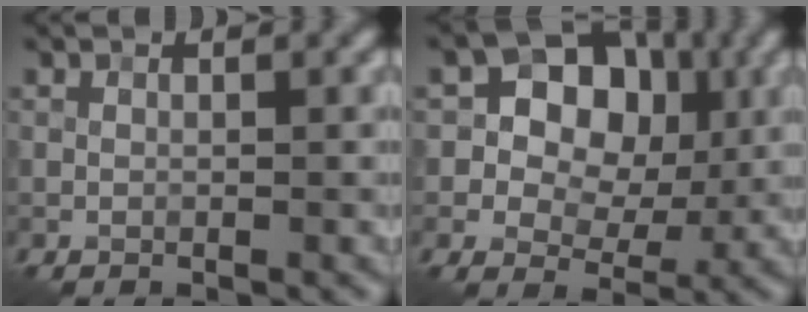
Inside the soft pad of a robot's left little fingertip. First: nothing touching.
{"total": 9.3, "force": [2.1, 7.5, 5.1], "torque": [-0.056, 0.029, 0.004]}